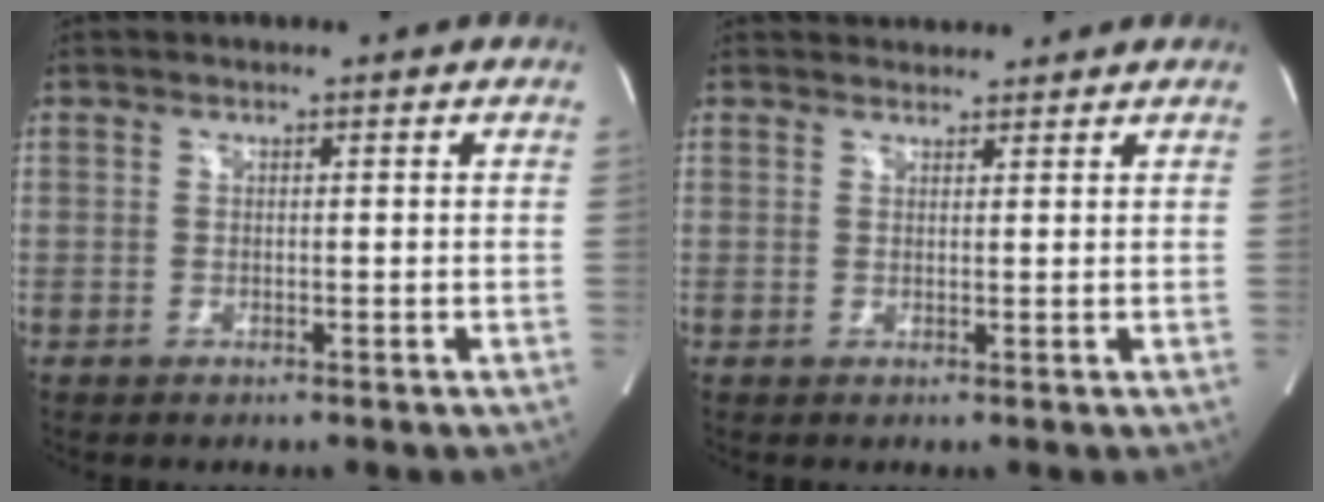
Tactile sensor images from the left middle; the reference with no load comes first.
{"total": 3.8, "force": [3.6, 1.0, 0.4], "torque": [-0.008, 0.027, 0.056]}